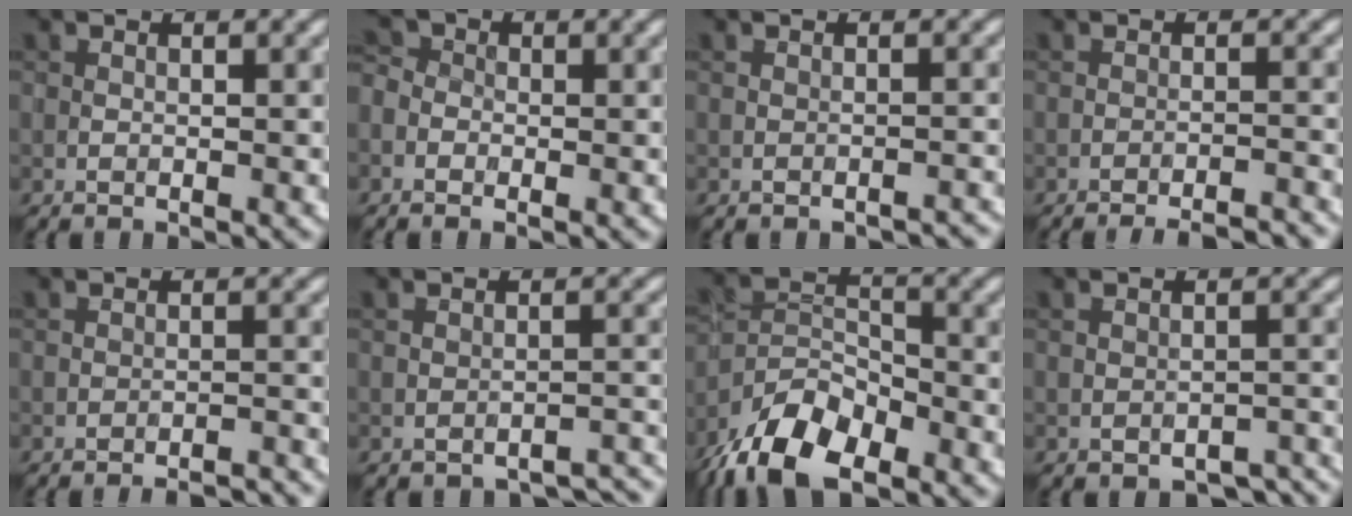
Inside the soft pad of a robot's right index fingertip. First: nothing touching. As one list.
[{"total": 1.7, "force": [-0.5, 1.4, 0.8], "torque": [-0.006, 0.007, -0.020]}, {"total": 1.3, "force": [-1.3, 0.2, 0.1], "torque": [0.005, 0.005, -0.018]}, {"total": 6.6, "force": [-6.2, 1.2, 1.9], "torque": [-0.010, 0.021, -0.077]}, {"total": 4.2, "force": [-4.0, 0.7, 1.1], "torque": [-0.007, 0.017, -0.050]}, {"total": 2.8, "force": [-2.6, 0.8, 0.7], "torque": [-0.006, 0.007, -0.032]}, {"total": 8.6, "force": [-6.0, 4.0, 4.6], "torque": [-0.086, -0.001, -0.121]}, {"total": 3.1, "force": [-2.3, 1.5, 1.5], "torque": [-0.019, -0.001, -0.024]}]